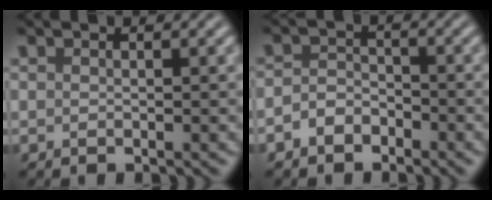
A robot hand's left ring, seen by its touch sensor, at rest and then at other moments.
{"total": 2.1, "force": [-1.3, 1.4, 0.8], "torque": [-0.013, 0.006, -0.031]}